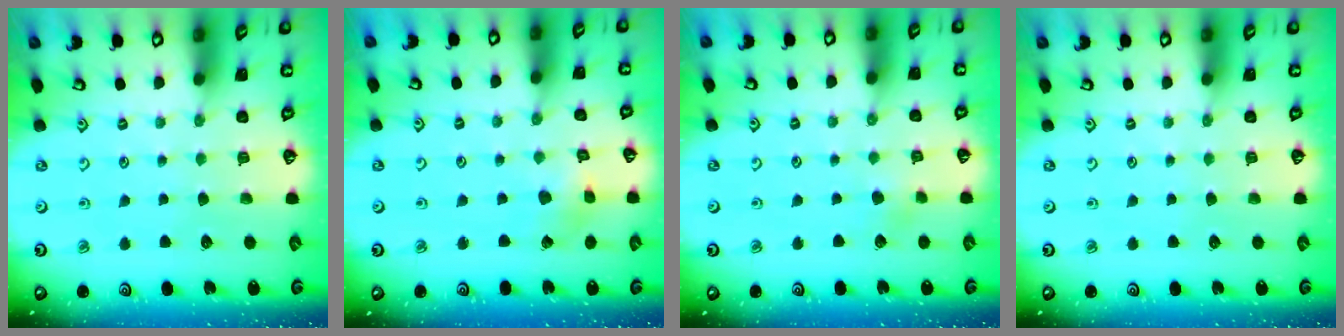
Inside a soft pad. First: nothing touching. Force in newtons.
{"total": 3.0, "press": 3.0, "slide": 0.2}
{"total": 3.8, "press": 3.7, "slide": 0.8}
{"total": 0.0}